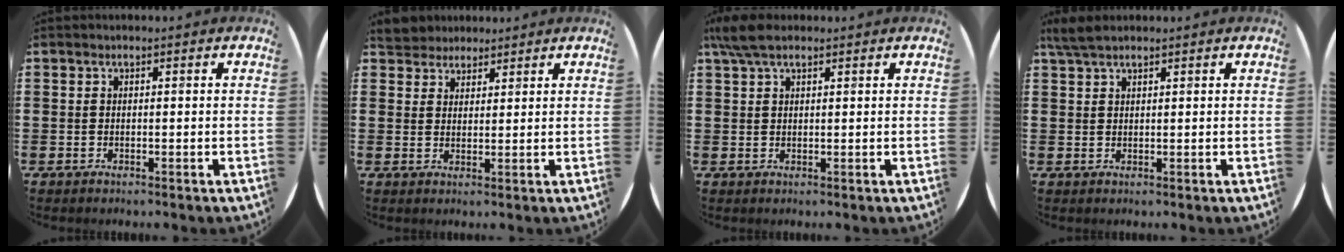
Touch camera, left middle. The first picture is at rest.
{"total": 3.8, "force": [3.5, 1.4, -0.1], "torque": [-0.010, -0.001, 0.069]}
{"total": 3.7, "force": [2.6, 1.2, 2.3], "torque": [-0.051, 0.008, 0.047]}
{"total": 2.5, "force": [2.0, 0.5, 1.3], "torque": [-0.029, 0.005, 0.037]}